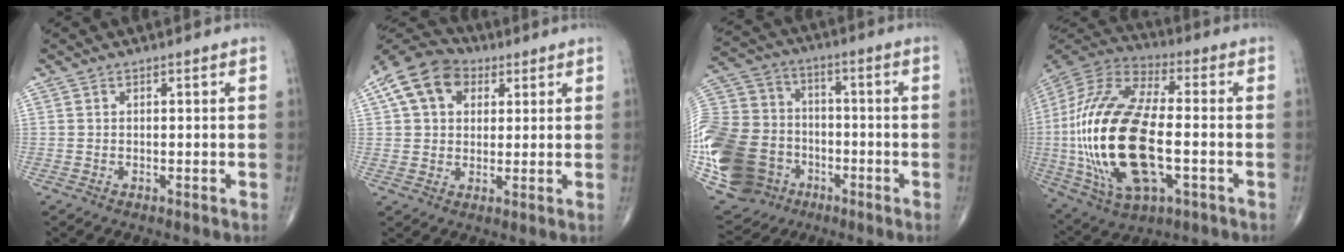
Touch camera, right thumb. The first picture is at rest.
{"total": 12.2, "force": [4.5, 8.9, 7.1], "torque": [-0.116, 0.011, 0.069]}
{"total": 29.1, "force": [-8.9, 23.0, 15.5], "torque": [-0.385, 0.051, -0.151]}
{"total": 28.9, "force": [-3.8, 13.1, 25.4], "torque": [-0.567, 0.003, -0.059]}